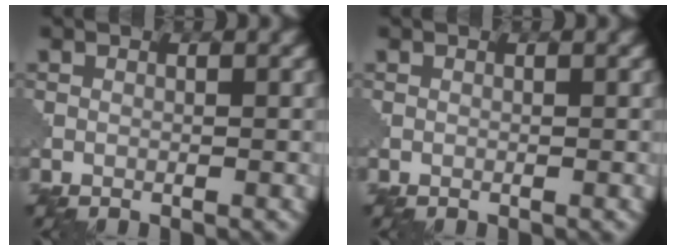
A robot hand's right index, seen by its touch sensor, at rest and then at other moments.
{"total": 0.0}